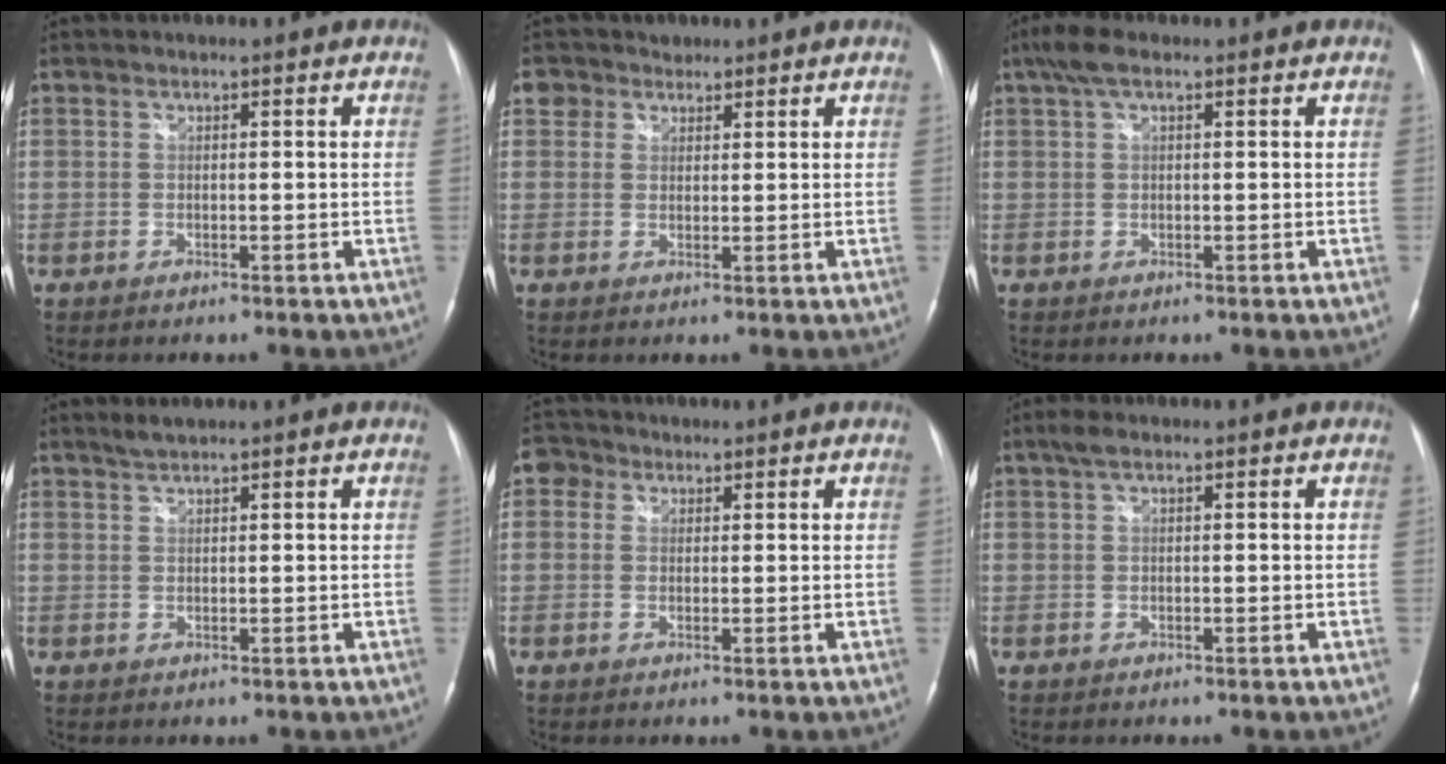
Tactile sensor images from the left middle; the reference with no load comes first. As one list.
[{"total": 3.4, "force": [2.0, 2.7, 0.2], "torque": [-0.005, 0.018, 0.031]}, {"total": 2.9, "force": [1.7, 0.9, 2.1], "torque": [-0.049, 0.023, 0.034]}, {"total": 1.5, "force": [1.4, 0.0, 0.6], "torque": [-0.014, 0.003, 0.032]}, {"total": 3.0, "force": [1.3, 2.5, 0.9], "torque": [-0.018, 0.013, 0.020]}, {"total": 1.8, "force": [1.2, 0.6, 1.3], "torque": [-0.029, 0.017, 0.022]}]